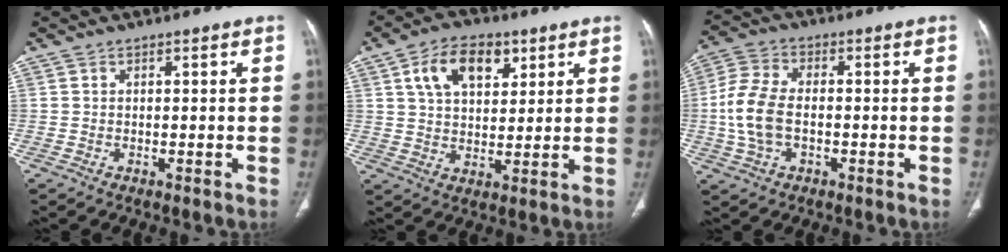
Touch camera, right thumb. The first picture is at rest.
{"total": 11.3, "force": [4.9, 6.8, 7.5], "torque": [-0.103, -0.009, 0.086]}
{"total": 10.2, "force": [-1.1, 6.4, 7.9], "torque": [-0.175, 0.018, -0.026]}